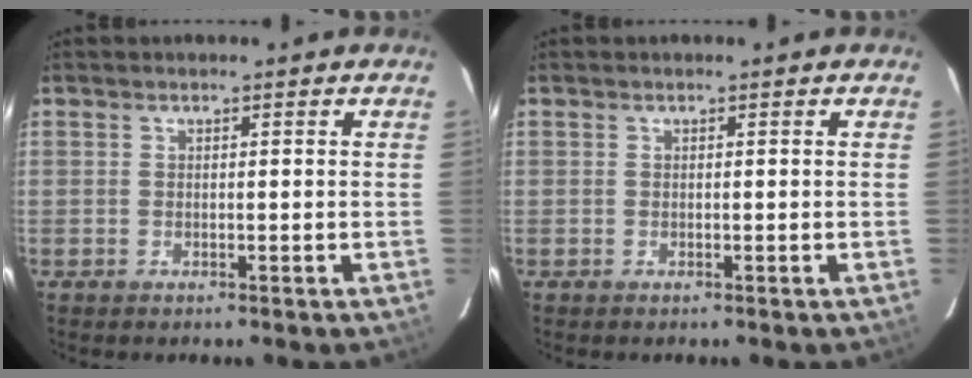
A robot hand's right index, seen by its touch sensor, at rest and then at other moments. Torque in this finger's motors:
{"motor_torque": [0.00, 0.00, 0.00, 0.00]}